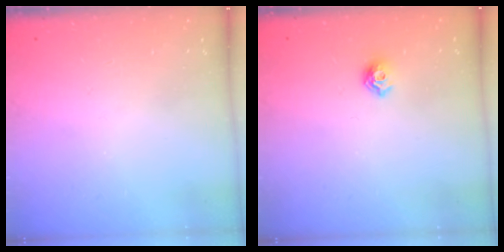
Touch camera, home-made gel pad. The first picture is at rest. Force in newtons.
{"total": 7.3, "press": 7.2, "slide": 0.8}